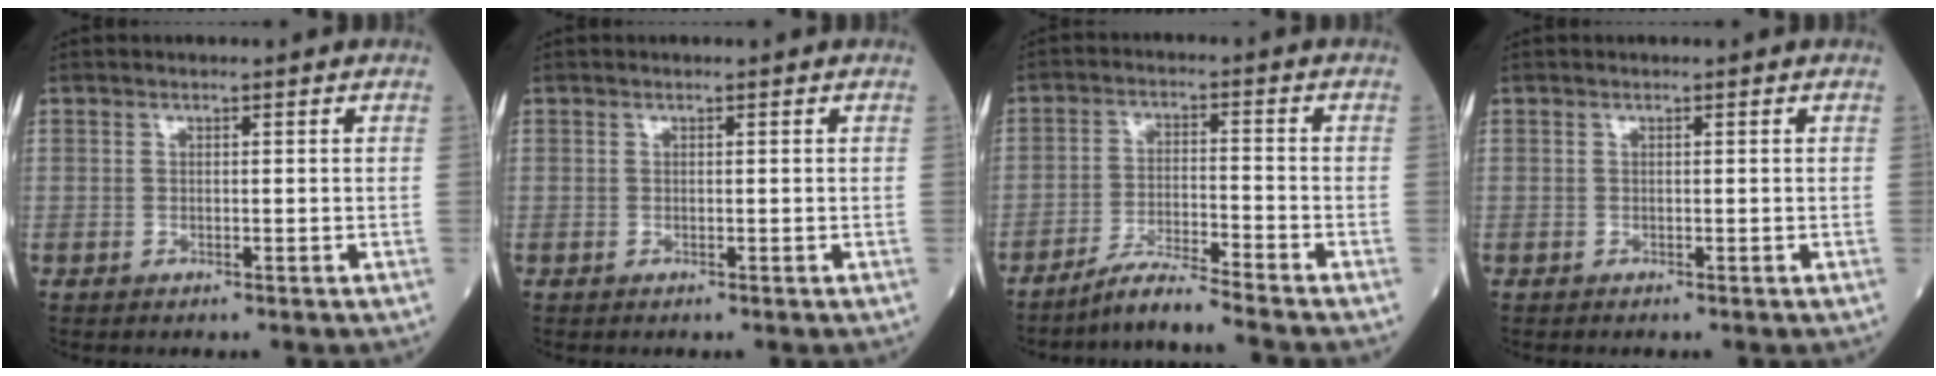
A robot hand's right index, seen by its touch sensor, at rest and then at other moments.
{"total": 0.0}
{"total": 6.1, "force": [-5.5, -1.4, 2.2], "torque": [-0.042, -0.022, -0.104]}
{"total": 0.0}